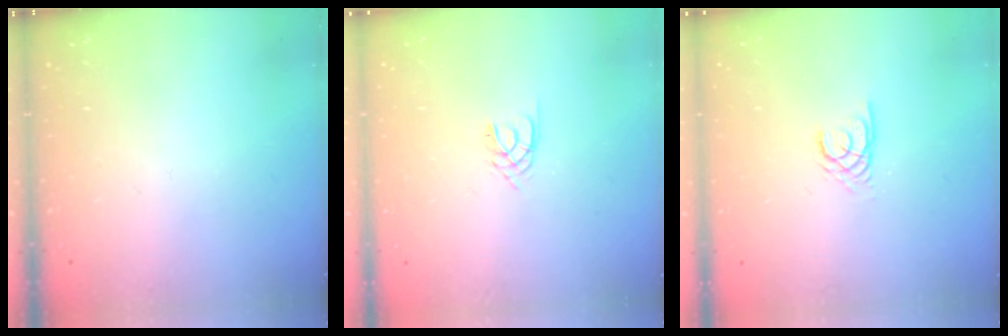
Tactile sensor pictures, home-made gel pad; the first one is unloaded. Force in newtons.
{"total": 2.4, "press": 2.4, "slide": 0.3}
{"total": 2.2, "press": 2.2, "slide": 0.1}